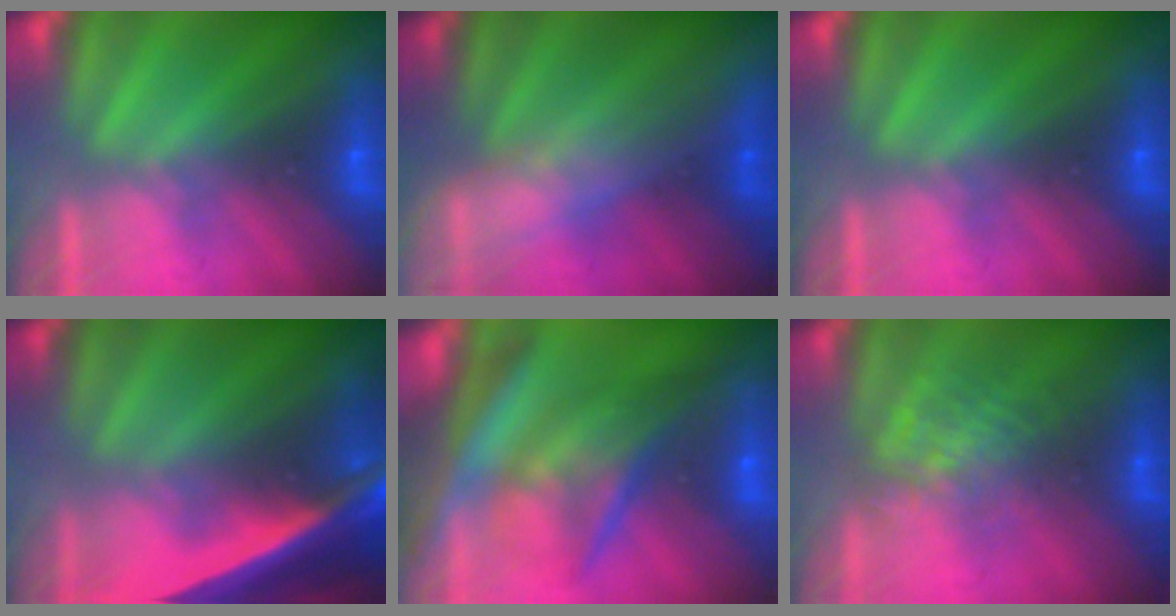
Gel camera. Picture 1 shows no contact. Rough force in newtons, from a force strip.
{"total": 2.9}
{"total": 0.0}
{"total": 5.6}
{"total": 7.3}
{"total": 4.1}